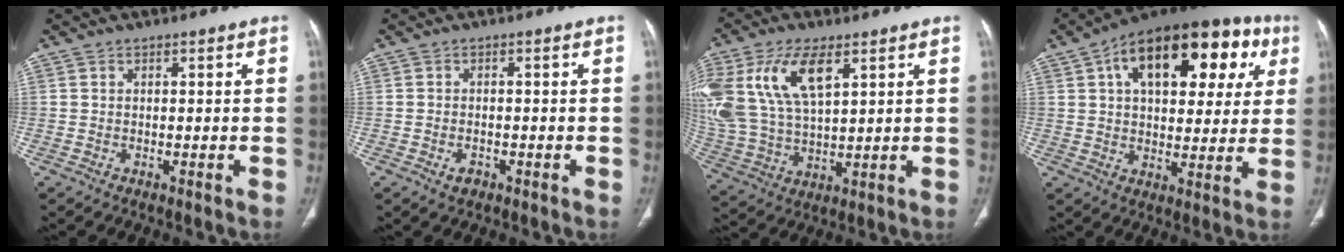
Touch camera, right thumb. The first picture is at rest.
{"total": 1.9, "force": [-1.0, 1.2, 1.0], "torque": [-0.016, 0.005, -0.013]}
{"total": 20.1, "force": [8.1, 10.3, 15.2], "torque": [-0.343, -0.008, 0.159]}
{"total": 25.2, "force": [9.2, 13.3, 19.4], "torque": [-0.243, 0.028, 0.134]}